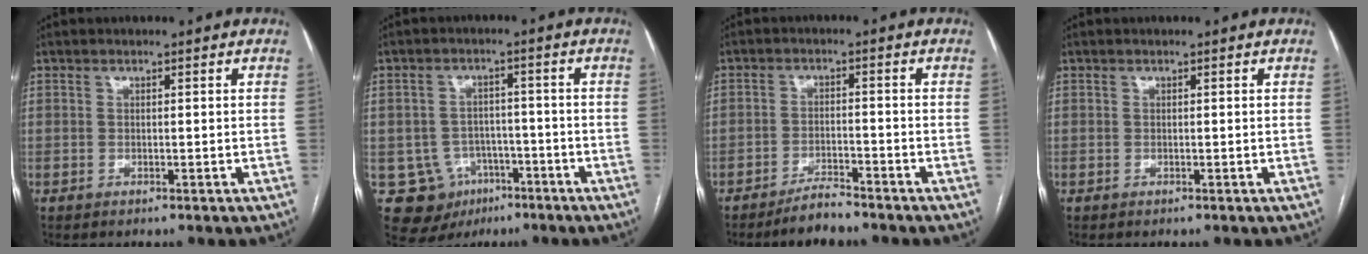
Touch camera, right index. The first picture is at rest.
{"total": 10.2, "force": [-4.1, 9.0, 2.3], "torque": [-0.044, 0.019, -0.046]}
{"total": 4.0, "force": [-3.6, 0.6, 1.5], "torque": [-0.028, -0.005, -0.066]}
{"total": 0.0}